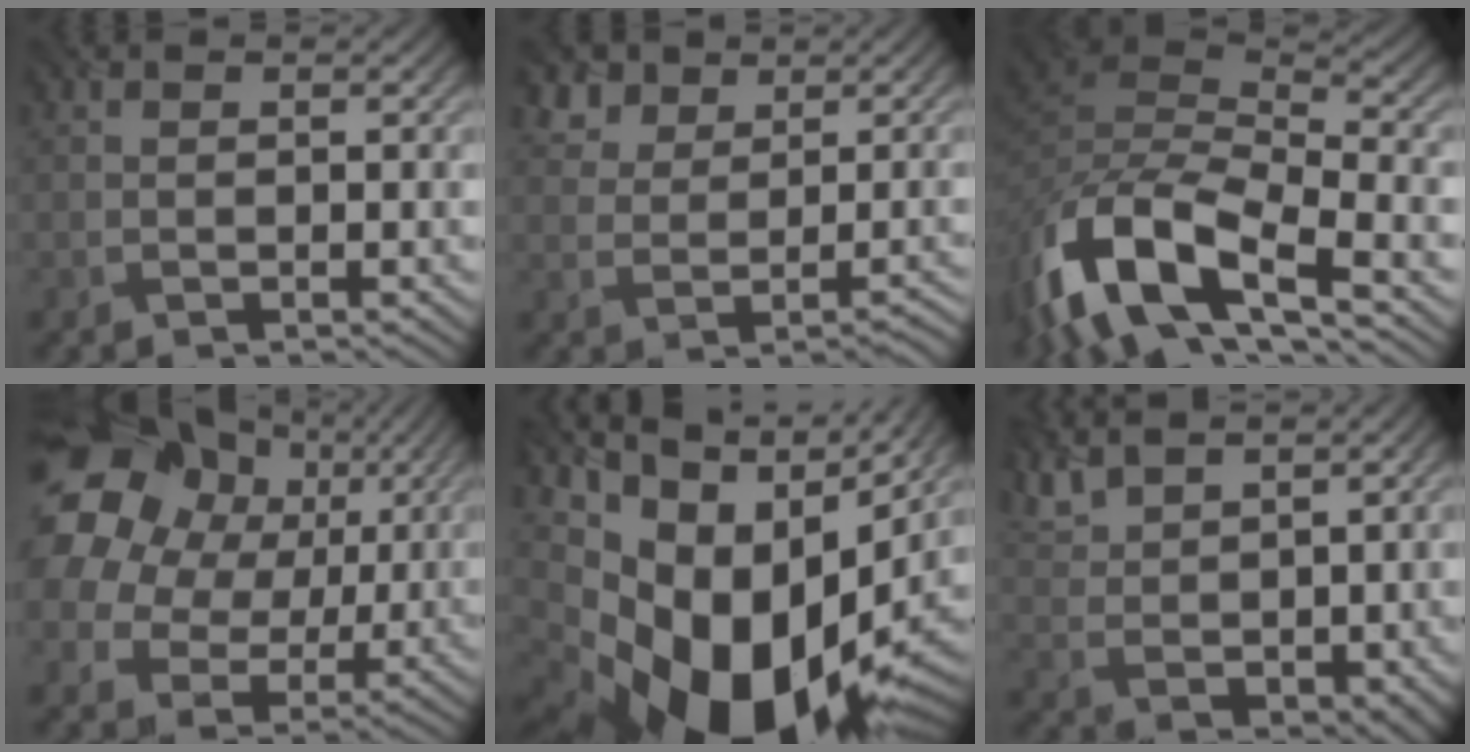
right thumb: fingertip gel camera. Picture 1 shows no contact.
{"total": 3.6, "force": [2.4, 2.4, 1.3], "torque": [-0.025, 0.004, 0.043]}
{"total": 15.2, "force": [-8.1, 5.8, 11.5], "torque": [-0.275, -0.026, -0.138]}
{"total": 21.3, "force": [7.3, 17.0, 10.5], "torque": [-0.275, 0.036, 0.133]}
{"total": 19.4, "force": [0.0, 13.4, 14.0], "torque": [-0.256, -0.041, 0.037]}
{"total": 9.3, "force": [6.2, 4.2, 5.4], "torque": [-0.145, 0.006, 0.133]}